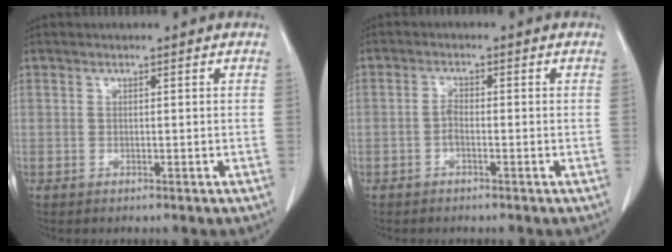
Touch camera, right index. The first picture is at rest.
{"total": 1.5, "force": [-0.6, 0.6, 1.2], "torque": [-0.024, 0.004, -0.013]}